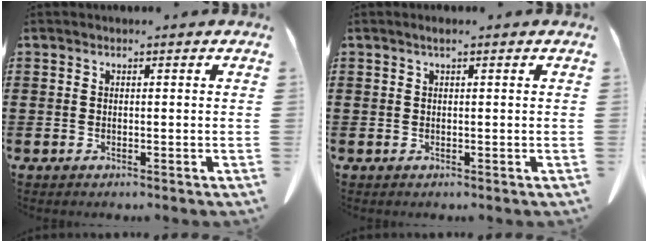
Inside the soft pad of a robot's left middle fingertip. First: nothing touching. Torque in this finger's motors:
{"motor_torque": [0.41, 0.34, -0.02, 0.02]}